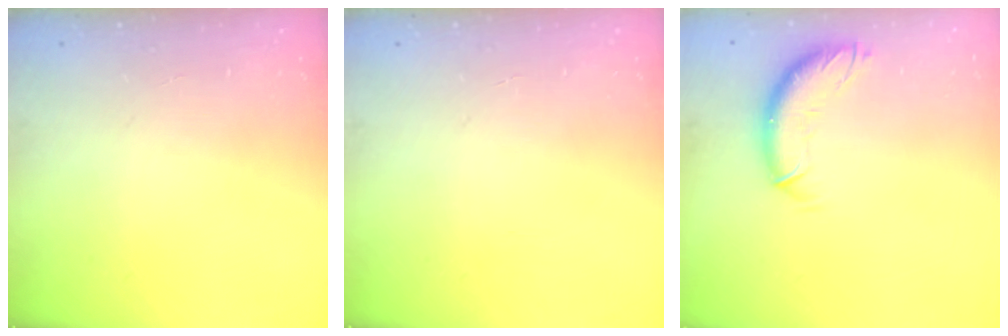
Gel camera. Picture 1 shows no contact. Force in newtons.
{"total": 0.0}
{"total": 10.7, "press": 10.6, "slide": 1.0}